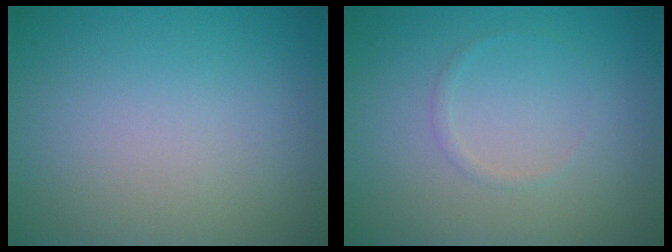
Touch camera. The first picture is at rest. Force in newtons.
{"total": 0.6, "press": 0.6, "slide": 0.1}